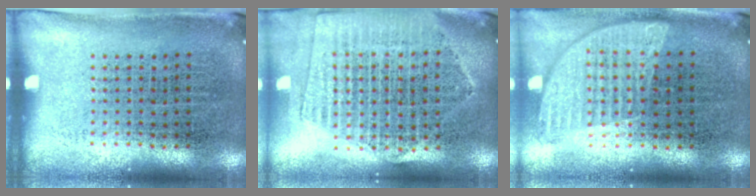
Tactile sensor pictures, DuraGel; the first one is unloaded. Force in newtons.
{"total": 2.0, "press": 1.8, "slide": 0.9}
{"total": 1.0, "press": 1.0, "slide": 0.1}